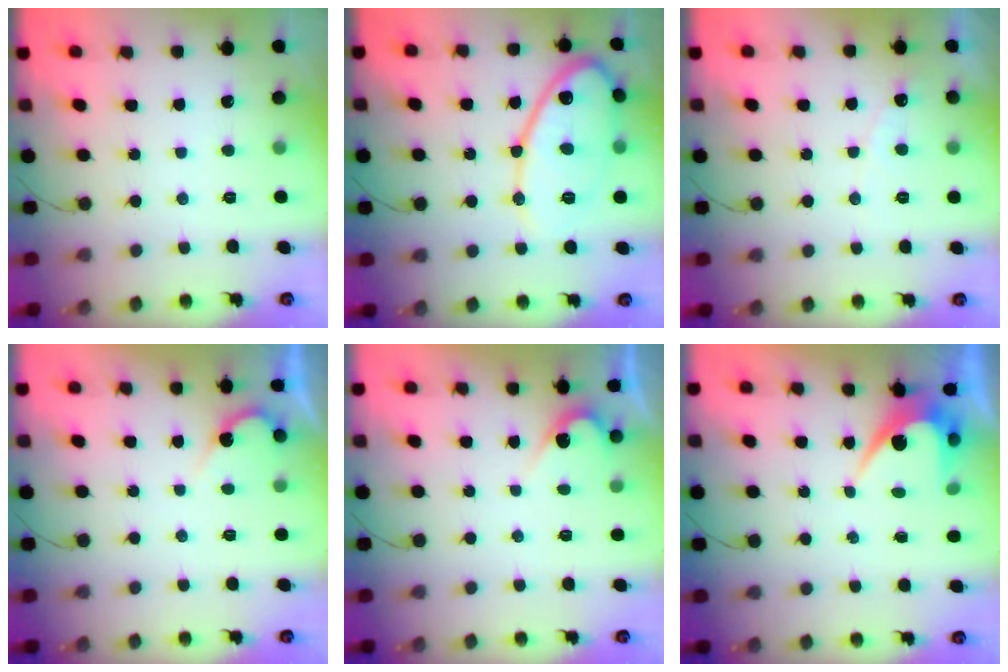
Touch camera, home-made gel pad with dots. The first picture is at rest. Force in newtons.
{"total": 14.3, "press": 14.3, "slide": 1.1}
{"total": 3.7, "press": 3.6, "slide": 0.2}
{"total": 3.1, "press": 3.1, "slide": 0.2}
{"total": 3.3, "press": 3.3, "slide": 0.1}
{"total": 6.0, "press": 6.0, "slide": 0.3}